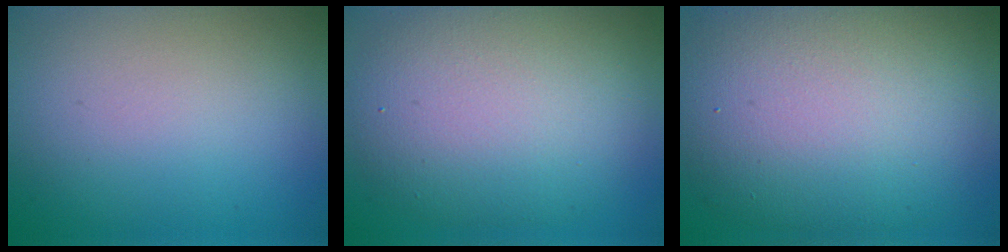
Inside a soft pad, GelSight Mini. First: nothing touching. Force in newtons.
{"total": 8.9, "press": 8.9, "slide": 0.3}
{"total": 13.0, "press": 13.0, "slide": 0.6}